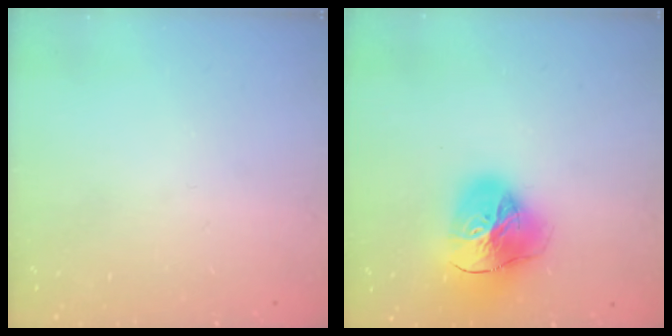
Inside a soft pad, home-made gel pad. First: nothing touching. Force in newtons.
{"total": 23.3, "press": 23.2, "slide": 2.4}